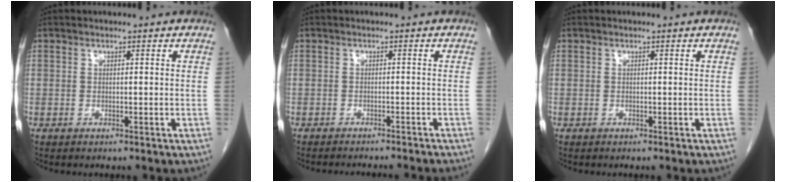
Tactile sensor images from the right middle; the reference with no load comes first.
{"total": 7.9, "force": [-7.3, -0.1, 2.9], "torque": [-0.022, -0.014, -0.087]}
{"total": 0.0}